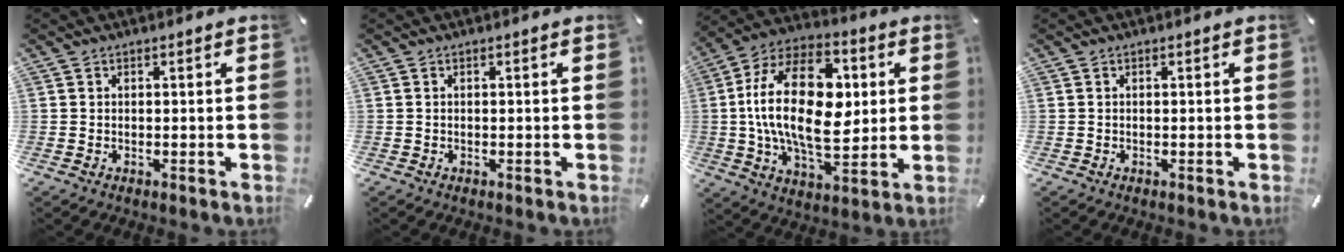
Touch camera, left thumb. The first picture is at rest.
{"total": 0.0}
{"total": 23.9, "force": [2.0, 14.1, 19.2], "torque": [-0.375, 0.004, 0.026]}
{"total": 0.0}